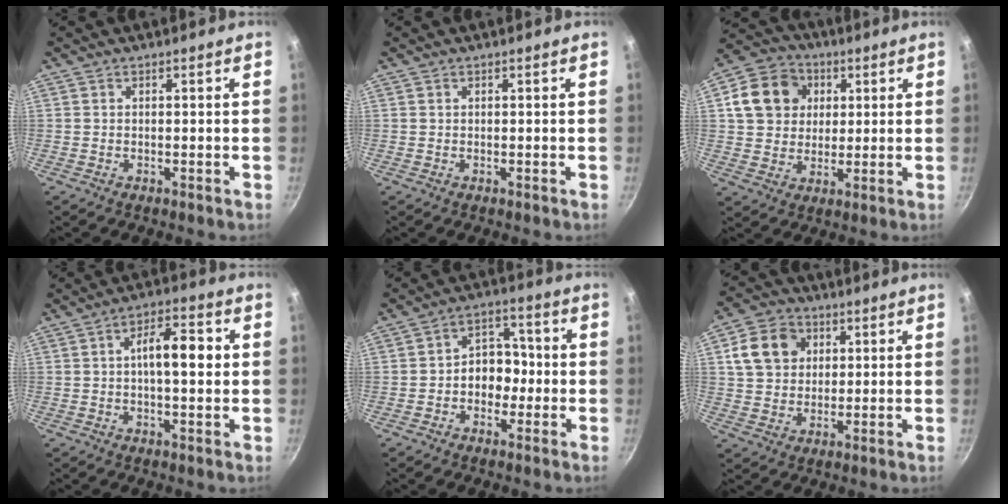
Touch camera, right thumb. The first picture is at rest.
{"total": 0.0}
{"total": 12.5, "force": [3.4, 10.6, 5.6], "torque": [-0.078, 0.012, 0.050]}
{"total": 8.9, "force": [0.7, 3.7, 8.1], "torque": [-0.106, 0.021, 0.001]}
{"total": 8.0, "force": [-1.2, 6.2, 4.9], "torque": [-0.017, 0.030, -0.029]}
{"total": 10.7, "force": [3.4, 8.8, 5.2], "torque": [-0.070, 0.007, 0.053]}